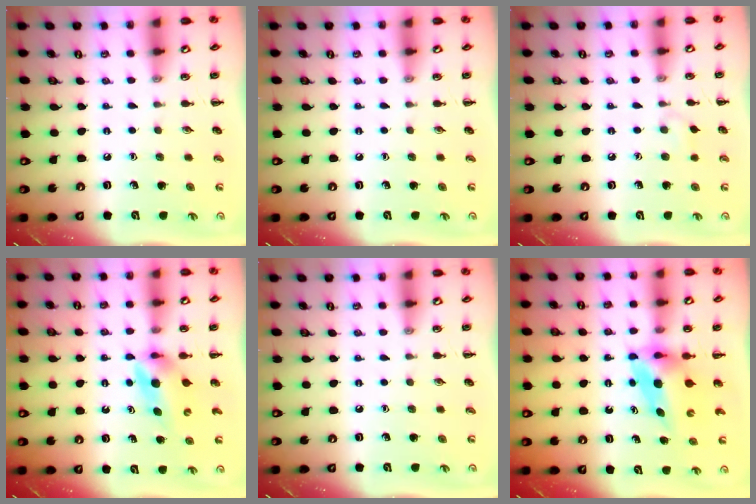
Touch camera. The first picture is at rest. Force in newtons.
{"total": 0.0}
{"total": 4.3, "press": 4.0, "slide": 1.7}
{"total": 5.2, "press": 5.2, "slide": 0.5}
{"total": 0.0}
{"total": 6.1, "press": 6.0, "slide": 1.0}